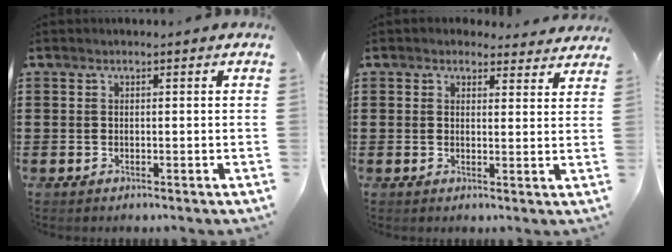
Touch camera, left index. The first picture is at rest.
{"total": 2.5, "force": [2.3, 0.9, 0.3], "torque": [-0.005, -0.004, 0.041]}